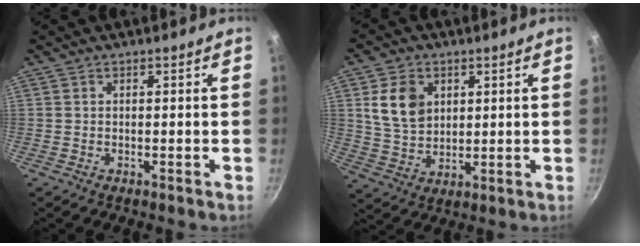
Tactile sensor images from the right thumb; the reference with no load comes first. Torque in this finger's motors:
{"motor_torque": [0.11, 0.22, 0.87, 0.36, 0.28]}